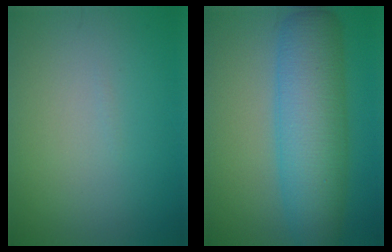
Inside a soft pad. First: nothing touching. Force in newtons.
{"total": 8.7, "press": 8.7, "slide": 0.2}